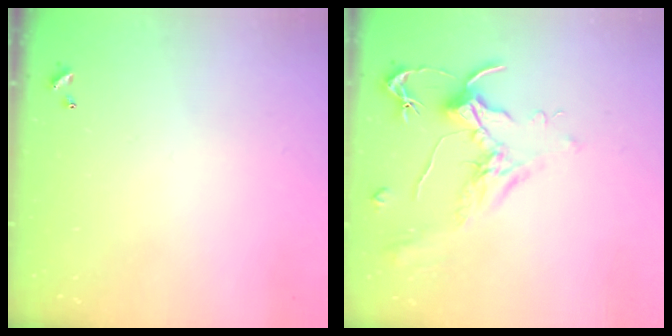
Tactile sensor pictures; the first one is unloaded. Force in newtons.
{"total": 1.8, "press": 1.7, "slide": 0.6}